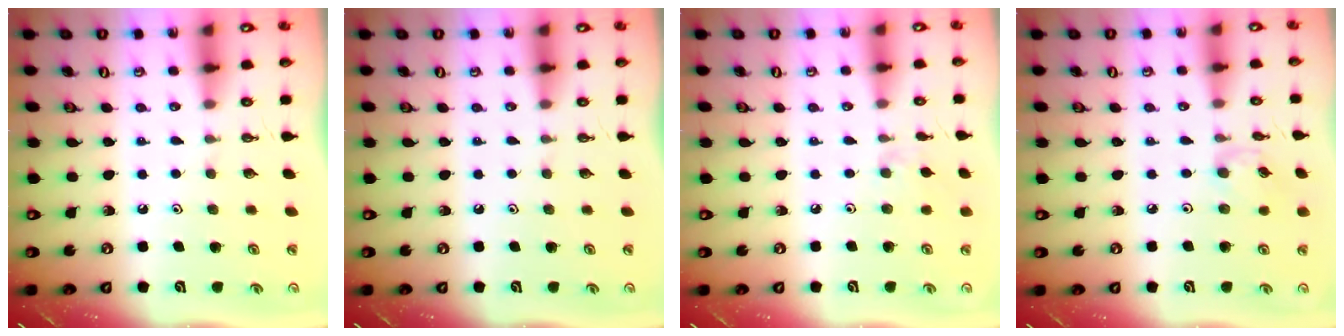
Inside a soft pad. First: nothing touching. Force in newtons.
{"total": 0.0}
{"total": 1.5, "press": 1.4, "slide": 0.4}
{"total": 3.1, "press": 3.1, "slide": 0.3}